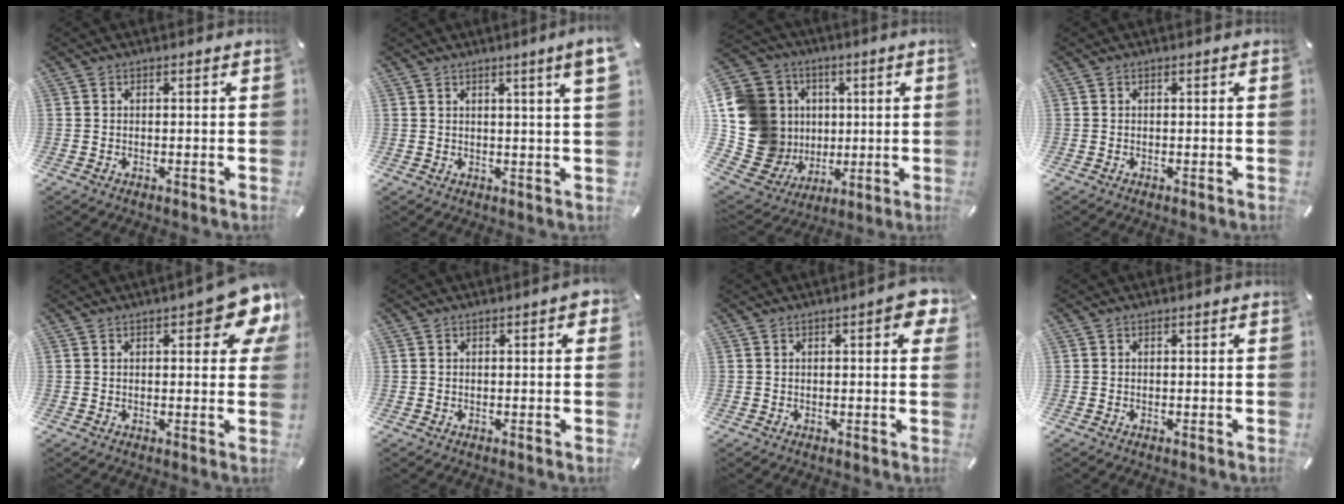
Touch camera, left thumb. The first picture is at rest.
{"total": 4.4, "force": [2.2, 0.1, 3.8], "torque": [-0.059, -0.005, 0.034]}
{"total": 21.5, "force": [1.3, 19.2, 9.7], "torque": [-0.187, -0.022, 0.071]}
{"total": 0.0}
{"total": 9.9, "force": [4.4, 3.5, 8.1], "torque": [-0.100, -0.024, 0.071]}
{"total": 1.4, "force": [0.2, 0.7, 1.2], "torque": [-0.023, 0.006, 0.002]}
{"total": 5.5, "force": [1.7, 1.6, 5.0], "torque": [-0.063, -0.005, 0.022]}
{"total": 0.0}